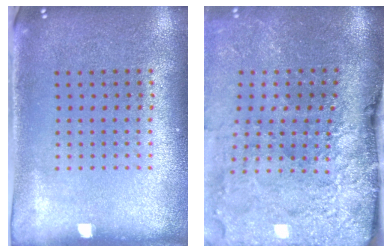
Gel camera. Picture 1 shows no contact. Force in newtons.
{"total": 5.0, "press": 3.8, "slide": 3.3}